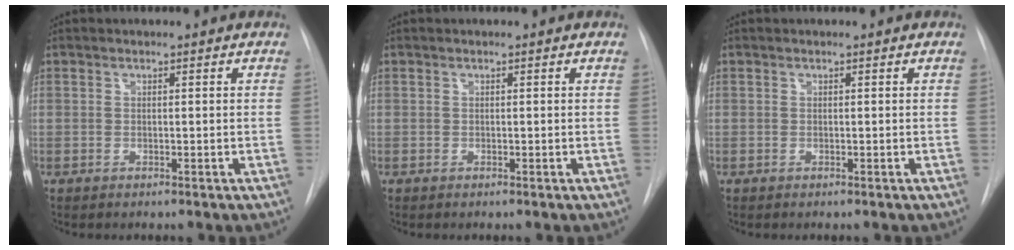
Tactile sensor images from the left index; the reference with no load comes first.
{"total": 0.0}
{"total": 0.0}